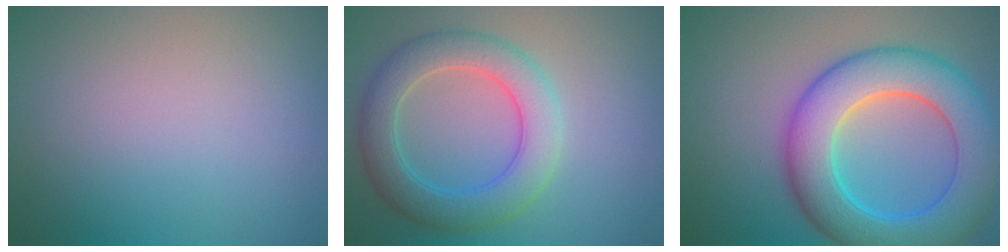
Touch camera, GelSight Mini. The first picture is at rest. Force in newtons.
{"total": 5.8, "press": 5.8, "slide": 0.2}
{"total": 10.5, "press": 10.5, "slide": 0.3}